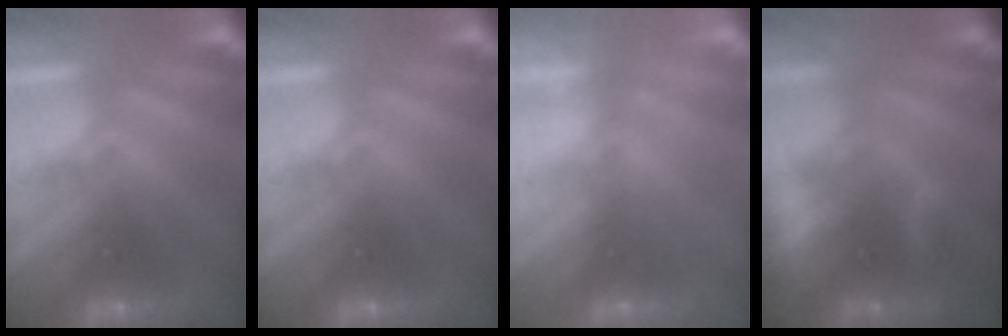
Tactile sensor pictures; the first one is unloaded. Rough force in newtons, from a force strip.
{"total": 0.0}
{"total": 2.2}
{"total": 9.4}